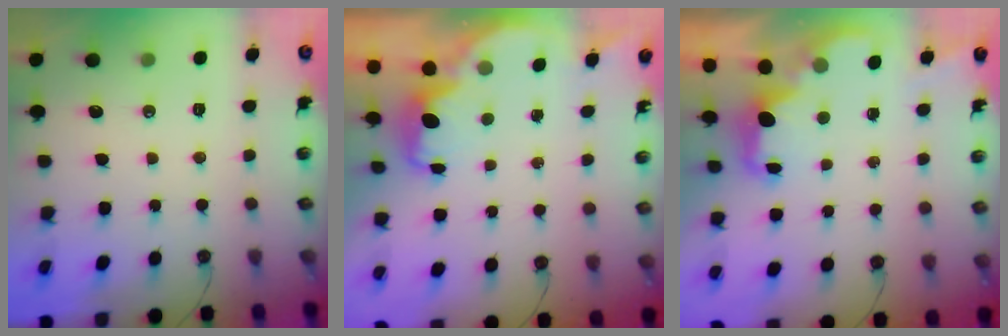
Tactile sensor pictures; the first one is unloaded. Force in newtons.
{"total": 1.8, "press": 1.6, "slide": 0.7}
{"total": 2.0, "press": 1.9, "slide": 0.8}